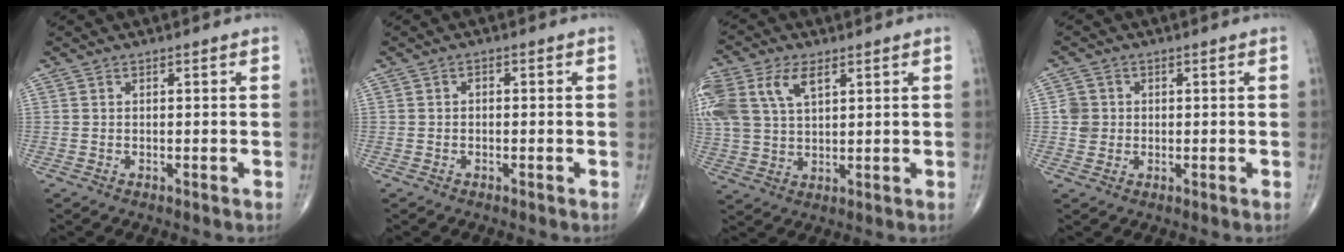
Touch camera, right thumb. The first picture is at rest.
{"total": 0.9, "force": [-0.1, 0.6, 0.6], "torque": [-0.004, 0.004, -0.006]}
{"total": 15.4, "force": [6.1, 9.2, 10.7], "torque": [-0.268, 0.013, 0.120]}
{"total": 3.2, "force": [0.2, 3.1, 0.8], "torque": [0.006, 0.005, 0.003]}